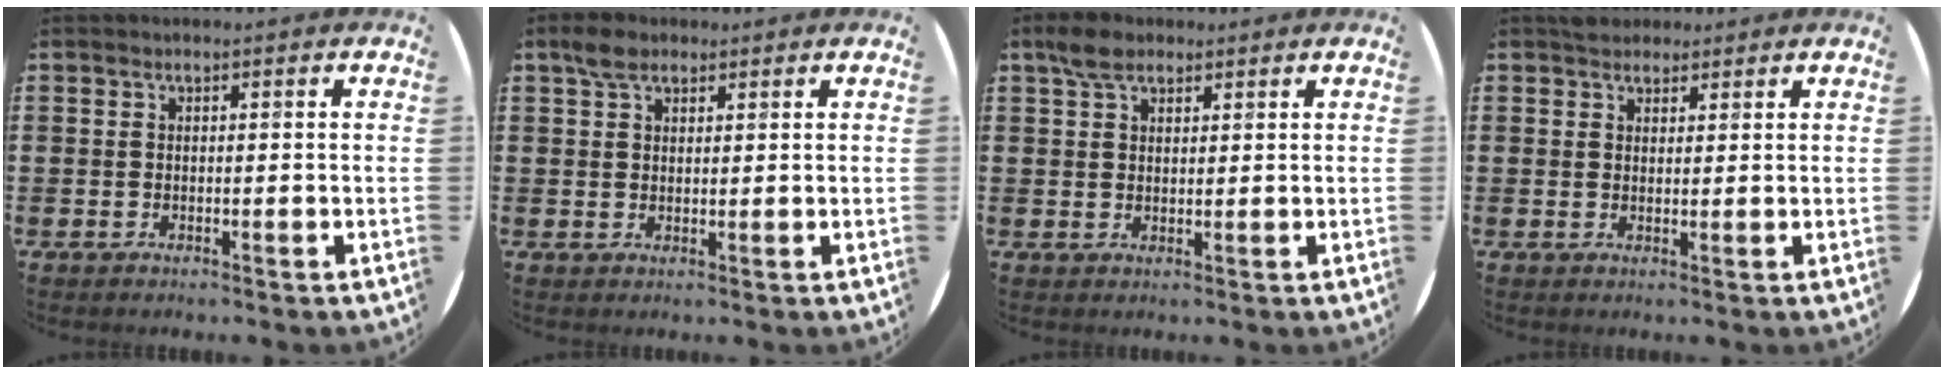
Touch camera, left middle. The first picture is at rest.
{"total": 2.8, "force": [2.1, 1.5, 1.1], "torque": [-0.016, 0.004, 0.038]}
{"total": 3.4, "force": [2.6, 1.7, 1.4], "torque": [-0.024, 0.004, 0.047]}
{"total": 2.3, "force": [2.0, 1.0, -0.1], "torque": [0.006, 0.003, 0.039]}